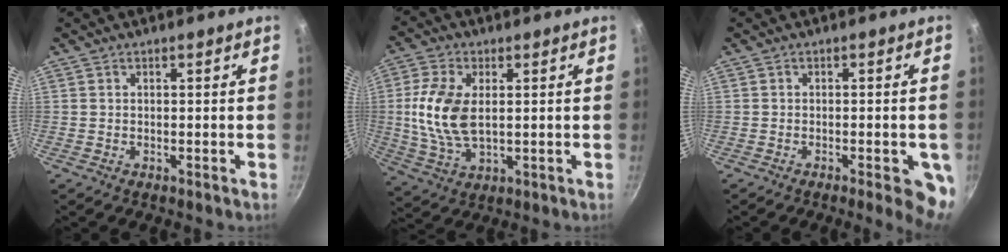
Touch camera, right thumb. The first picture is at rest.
{"total": 11.7, "force": [1.2, 6.6, 9.6], "torque": [-0.195, -0.005, 0.025]}
{"total": 6.8, "force": [-2.5, 2.0, 6.0], "torque": [-0.053, 0.008, -0.028]}